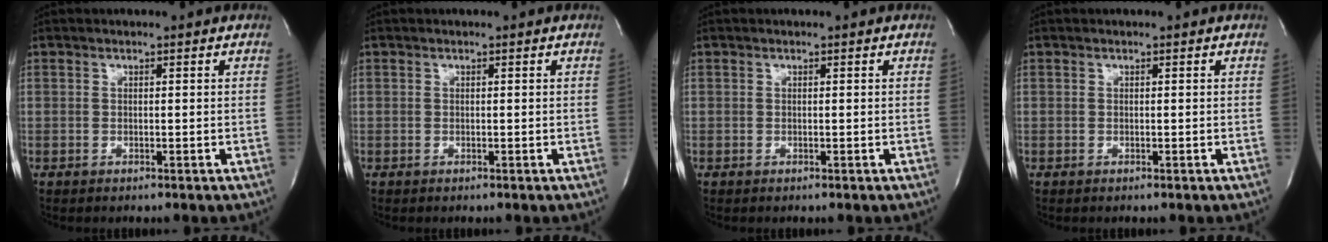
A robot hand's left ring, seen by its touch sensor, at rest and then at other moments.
{"total": 0.0}
{"total": 0.0}
{"total": 0.0}